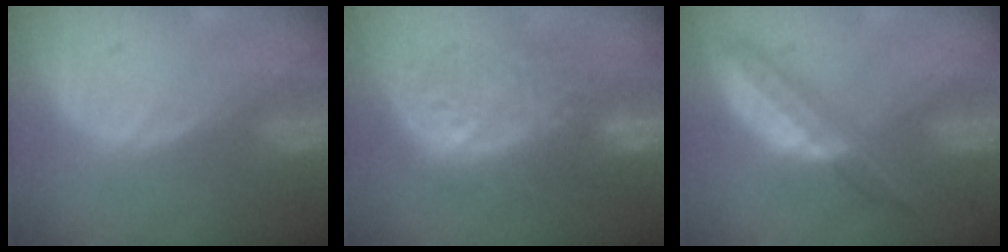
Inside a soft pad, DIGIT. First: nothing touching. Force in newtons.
{"total": 9.7, "press": 9.6, "slide": 0.9}
{"total": 6.5, "press": 5.7, "slide": 3.1}